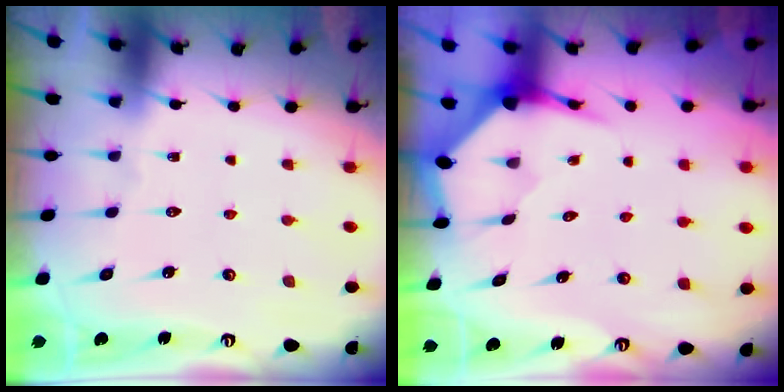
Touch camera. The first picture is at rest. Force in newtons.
{"total": 3.5, "press": 3.4, "slide": 0.4}